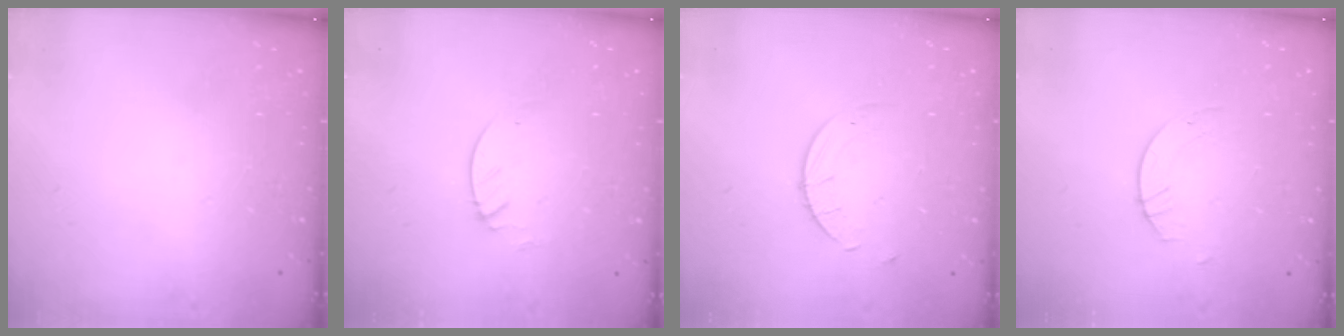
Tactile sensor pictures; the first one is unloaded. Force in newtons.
{"total": 2.3, "press": 2.3, "slide": 0.2}
{"total": 3.8, "press": 3.8, "slide": 0.3}
{"total": 2.1, "press": 2.1, "slide": 0.1}